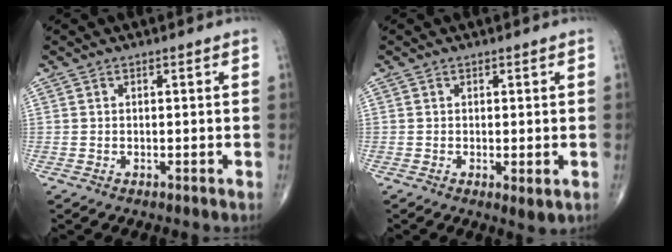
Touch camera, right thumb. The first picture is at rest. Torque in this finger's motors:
{"motor_torque": [-0.21, 0.05, -0.10, -0.08, -0.01]}